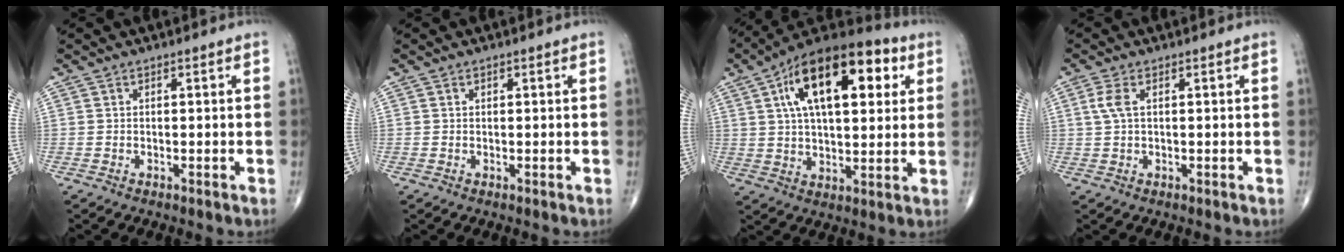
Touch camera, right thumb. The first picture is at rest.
{"total": 0.0}
{"total": 21.7, "force": [7.3, 10.3, 17.7], "torque": [-0.261, 0.013, 0.112]}
{"total": 3.0, "force": [0.8, 1.4, 2.6], "torque": [-0.071, 0.012, 0.018]}